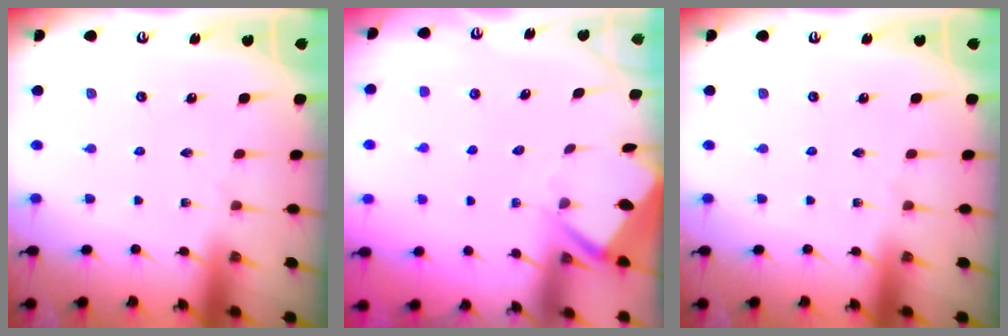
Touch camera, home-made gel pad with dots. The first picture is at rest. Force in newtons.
{"total": 3.4, "press": 3.4, "slide": 0.3}
{"total": 0.0}